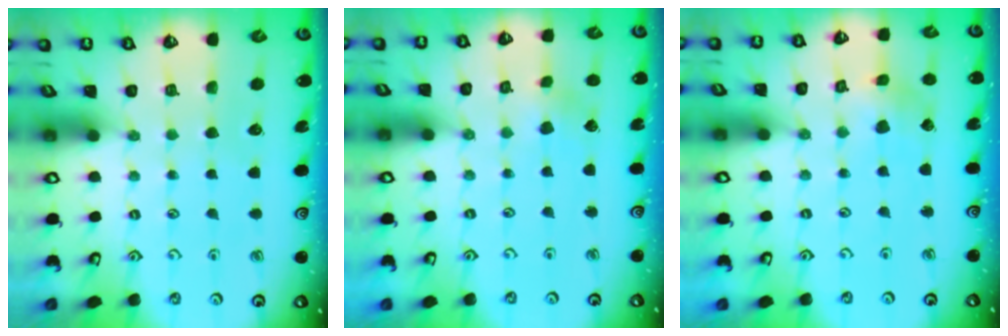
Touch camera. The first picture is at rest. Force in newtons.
{"total": 2.4, "press": 2.4, "slide": 0.3}
{"total": 2.3, "press": 2.3, "slide": 0.2}